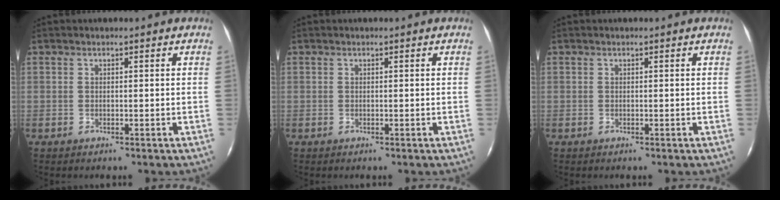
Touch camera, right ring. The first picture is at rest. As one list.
[{"total": 0.0}, {"total": 0.0}]